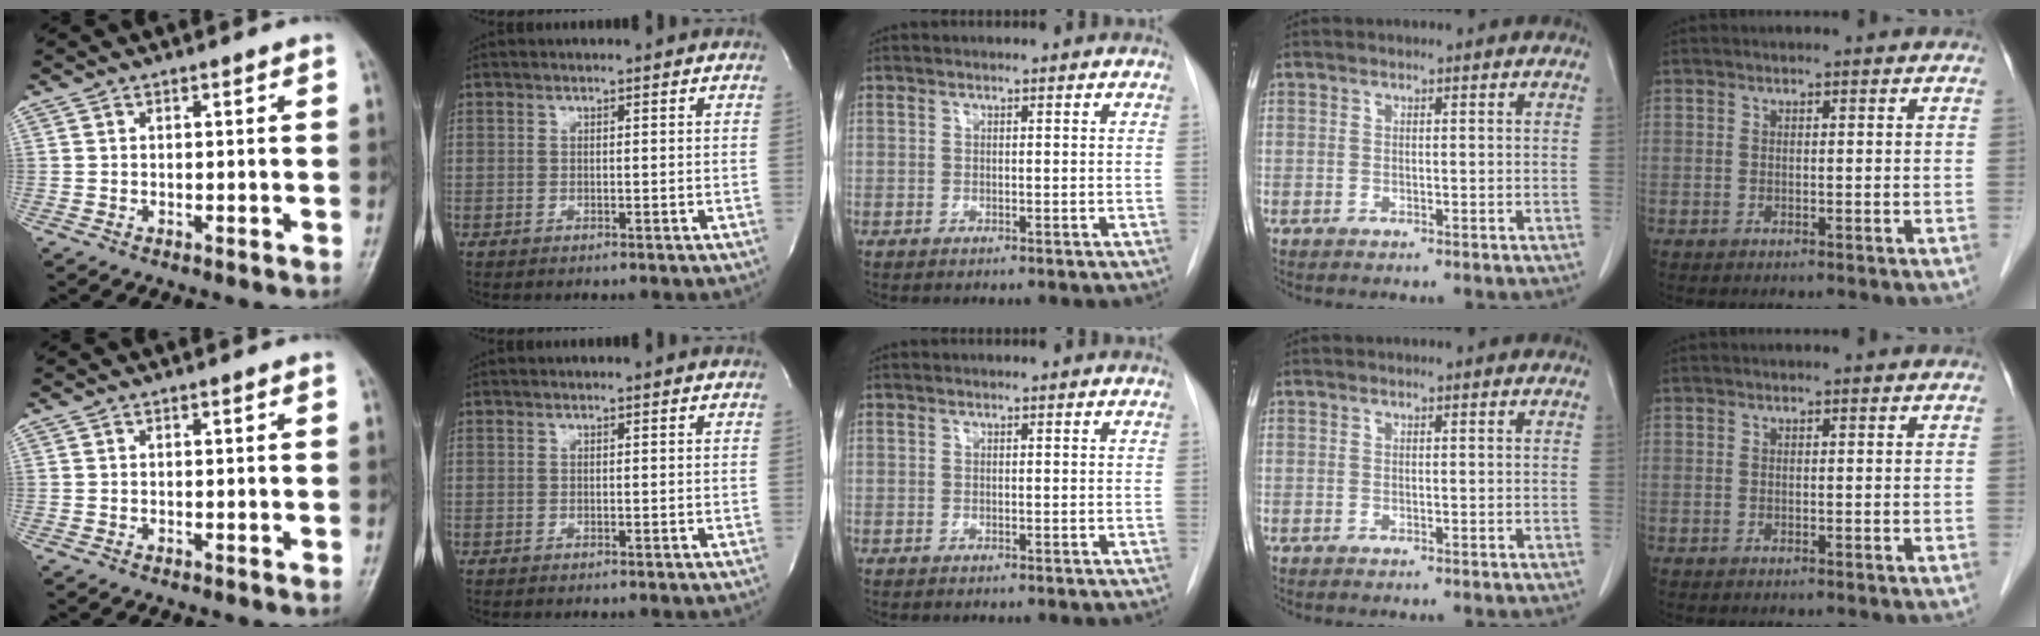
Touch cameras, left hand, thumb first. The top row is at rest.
{}